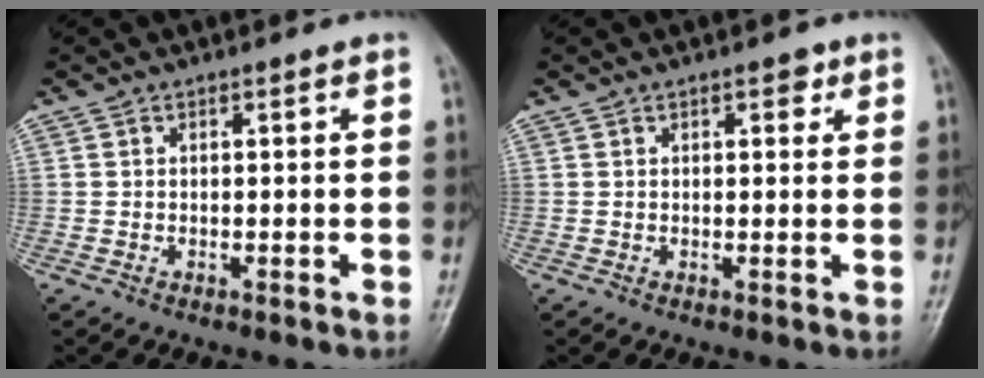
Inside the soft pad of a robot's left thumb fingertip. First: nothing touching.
{"total": 2.2, "force": [1.2, 1.1, 1.5], "torque": [-0.008, -0.002, 0.013]}